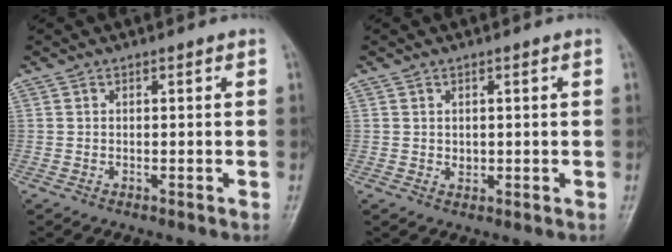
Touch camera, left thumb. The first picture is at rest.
{"total": 1.5, "force": [0.3, 1.2, 0.8], "torque": [-0.008, -0.002, 0.008]}